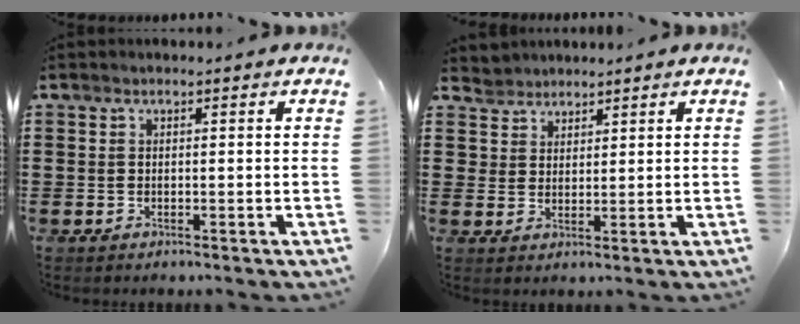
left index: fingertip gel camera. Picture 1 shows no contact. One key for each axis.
{"total": 3.1, "fx": 2.5, "fy": 1.7, "fz": -0.7, "tx": -0.002, "ty": 0.003, "tz": 0.050}